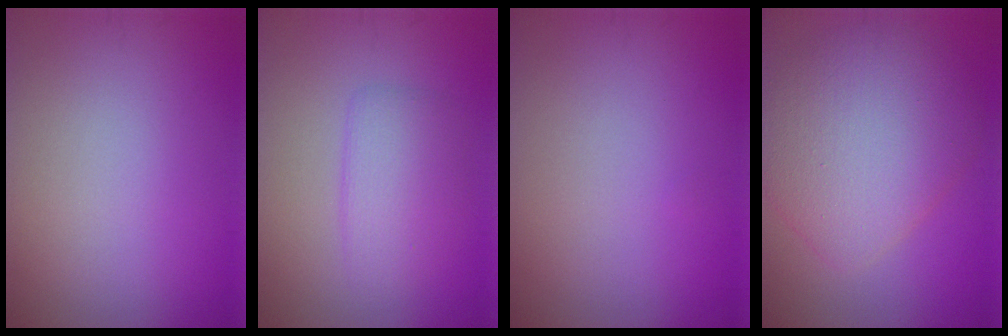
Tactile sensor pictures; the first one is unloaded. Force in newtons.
{"total": 3.0, "press": 3.0, "slide": 0.1}
{"total": 0.0}
{"total": 7.5, "press": 7.5, "slide": 0.6}